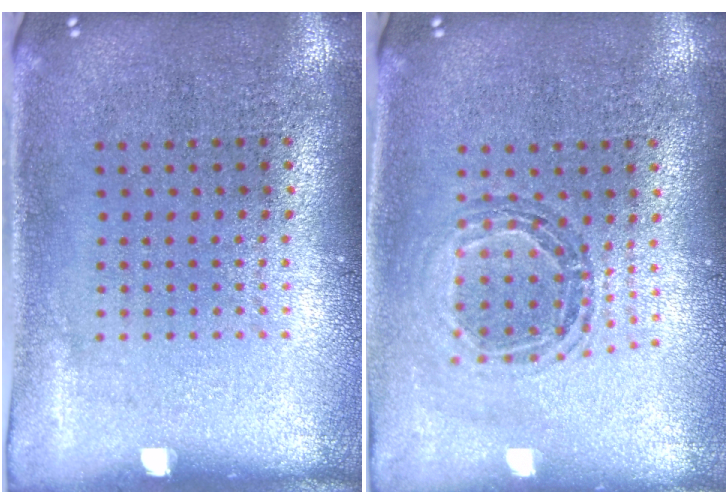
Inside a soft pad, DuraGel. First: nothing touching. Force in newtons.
{"total": 0.5, "press": 0.5, "slide": 0.0}